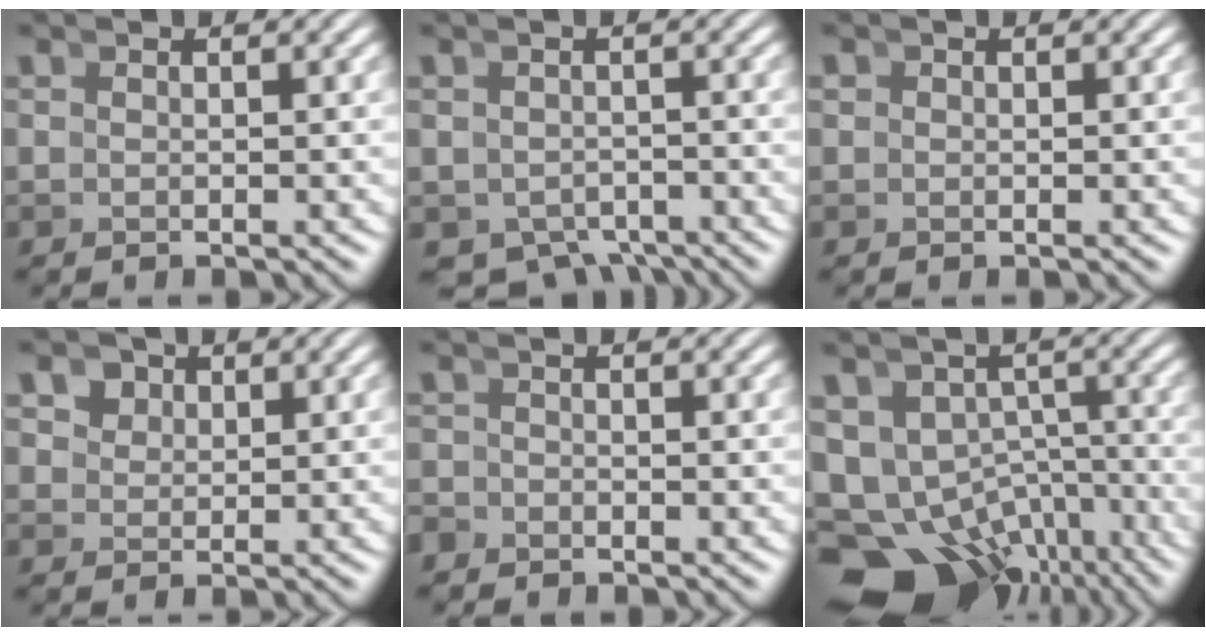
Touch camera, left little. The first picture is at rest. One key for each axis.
{"total": 6.3, "fx": -4.6, "fy": 3.8, "fz": 2.3, "tx": -0.033, "ty": -0.029, "tz": -0.067}
{"total": 0.9, "fx": 0.2, "fy": 0.9, "fz": 0.3, "tx": -0.012, "ty": -0.006, "tz": 0.006}
{"total": 3.6, "fx": 2.4, "fy": 2.4, "fz": 1.3, "tx": -0.013, "ty": 0.006, "tz": 0.041}
{"total": 1.4, "fx": -1.3, "fy": 0.2, "fz": -0.3, "tx": 0.011, "ty": -0.010, "tz": -0.021}
{"total": 14.6, "fx": -7.3, "fy": 10.7, "fz": 6.8, "tx": -0.142, "ty": -0.083, "tz": -0.093}